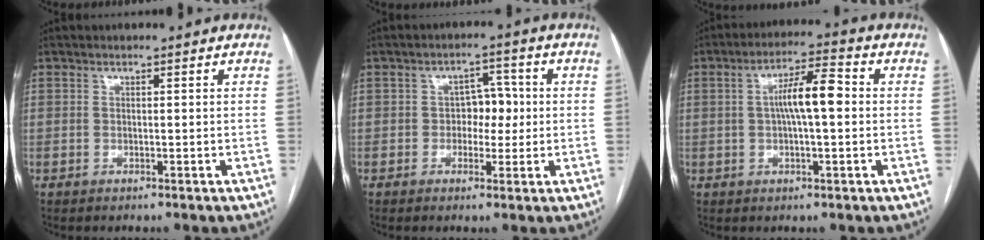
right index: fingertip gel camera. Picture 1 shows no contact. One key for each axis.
{"total": 4.3, "fx": -0.2, "fy": 3.0, "fz": 3.1, "tx": -0.038, "ty": 0.016, "tz": -0.004}
{"total": 7.5, "fx": 0.5, "fy": 1.3, "fz": 7.3, "tx": -0.132, "ty": 0.020, "tz": 0.005}